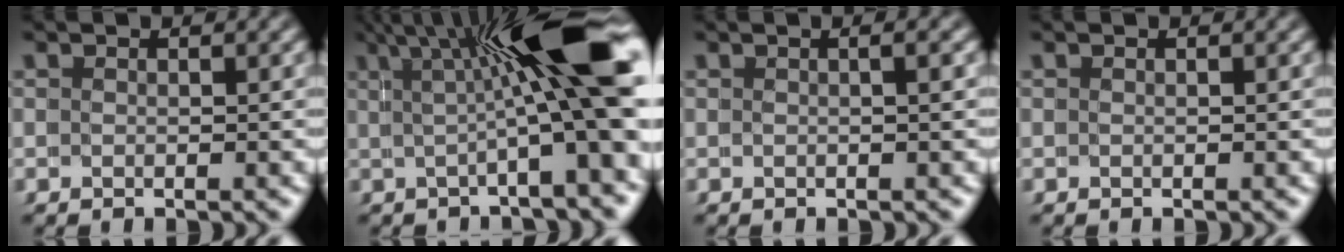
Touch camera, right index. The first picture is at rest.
{"total": 11.1, "force": [1.5, 1.0, 11.0], "torque": [-0.136, 0.025, 0.018]}
{"total": 1.1, "force": [0.1, -1.0, 0.4], "torque": [-0.002, 0.002, 0.005]}
{"total": 0.0}